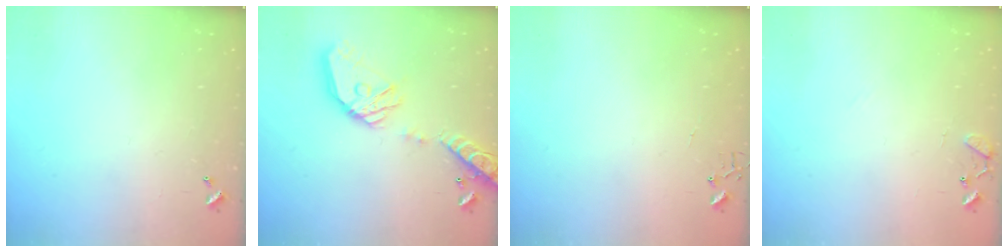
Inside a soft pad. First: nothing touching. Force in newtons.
{"total": 18.9, "press": 18.8, "slide": 2.4}
{"total": 5.0, "press": 5.0, "slide": 0.4}
{"total": 8.4, "press": 8.4, "slide": 0.7}